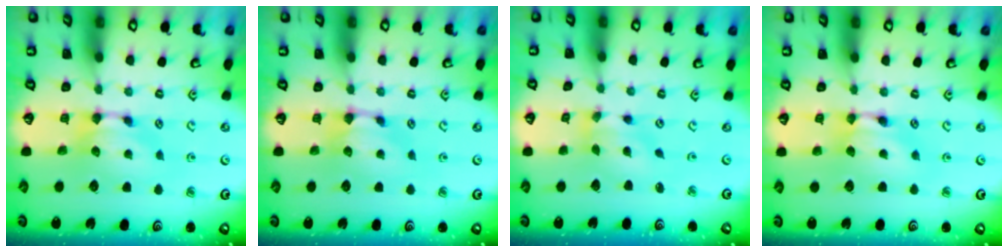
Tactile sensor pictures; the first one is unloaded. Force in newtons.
{"total": 0.0}
{"total": 3.5, "press": 3.1, "slide": 1.6}
{"total": 1.6, "press": 1.6, "slide": 0.1}